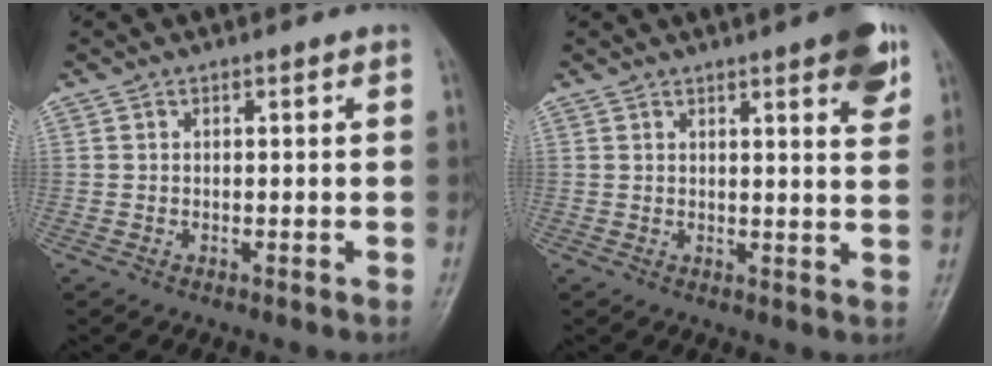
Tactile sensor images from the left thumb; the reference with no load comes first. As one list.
[{"total": 7.4, "force": [4.2, 1.5, 6.0], "torque": [-0.064, -0.017, 0.049]}]